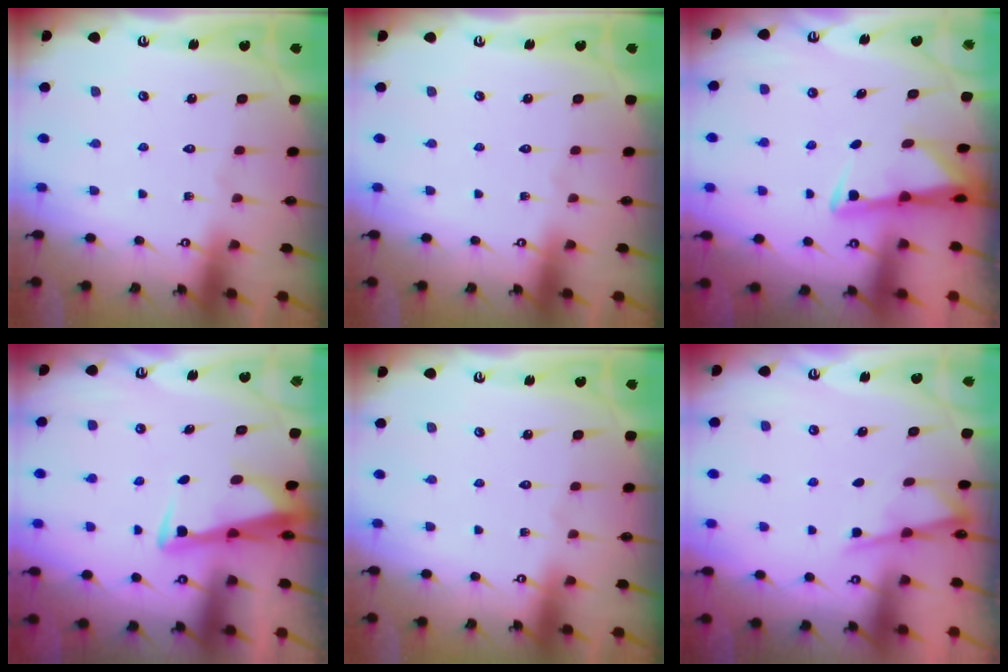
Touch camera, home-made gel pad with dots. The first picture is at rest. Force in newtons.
{"total": 0.0}
{"total": 3.0, "press": 2.9, "slide": 0.6}
{"total": 3.4, "press": 3.3, "slide": 0.9}
{"total": 0.0}
{"total": 2.5, "press": 2.4, "slide": 0.4}